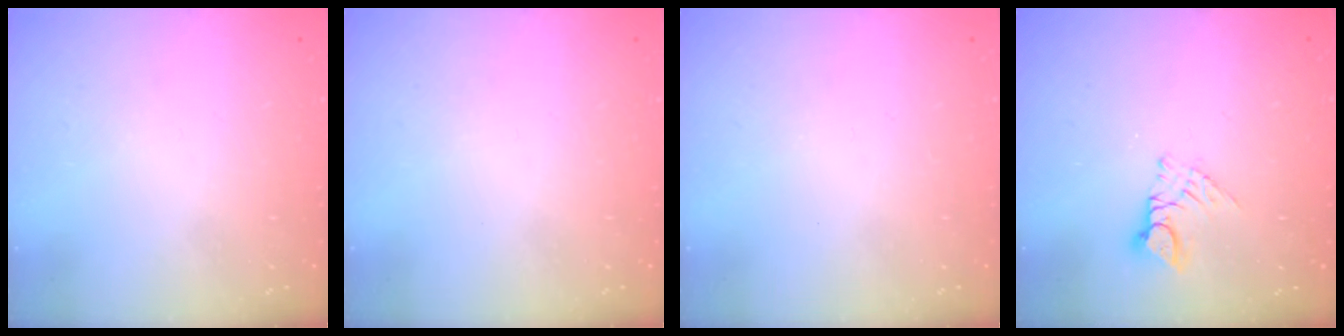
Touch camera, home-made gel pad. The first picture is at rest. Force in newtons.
{"total": 0.0}
{"total": 0.0}
{"total": 6.5, "press": 6.5, "slide": 0.6}